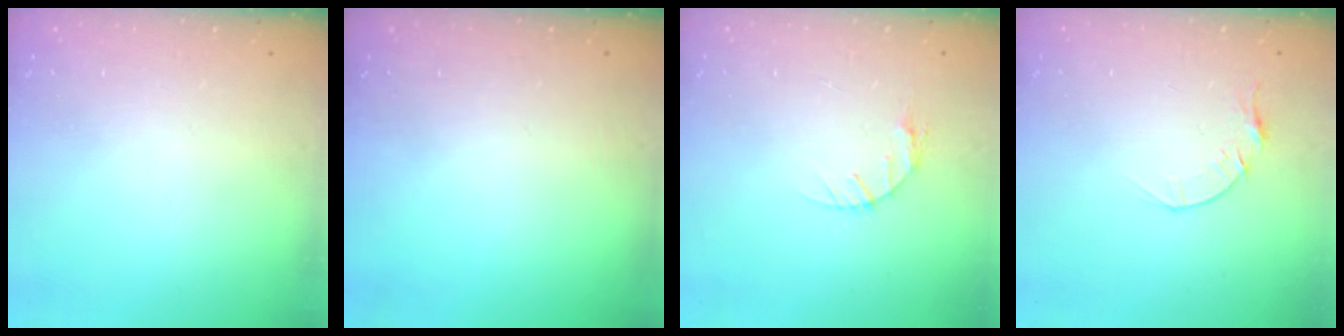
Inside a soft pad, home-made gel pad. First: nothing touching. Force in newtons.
{"total": 0.0}
{"total": 3.3, "press": 3.2, "slide": 0.5}
{"total": 4.1, "press": 4.0, "slide": 0.5}